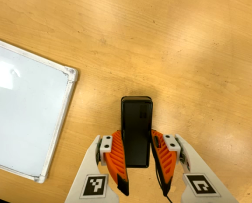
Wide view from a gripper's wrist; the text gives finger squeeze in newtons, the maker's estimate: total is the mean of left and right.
{"total": 6.3, "left": 4.2, "right": 8.4}